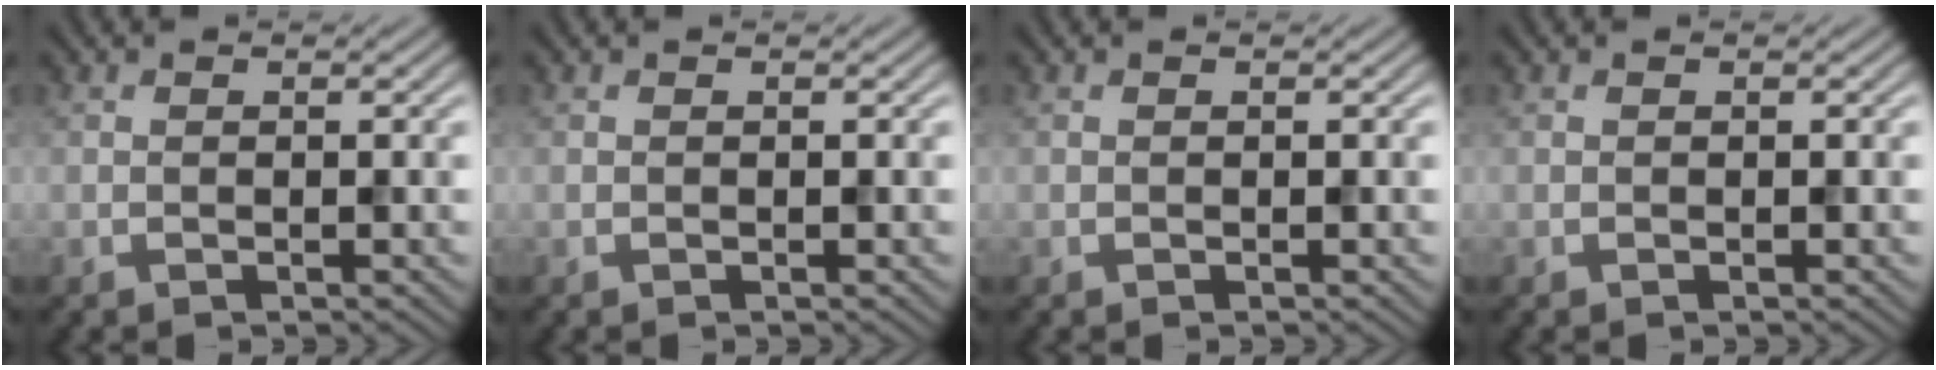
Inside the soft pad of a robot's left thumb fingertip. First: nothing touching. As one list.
[{"total": 0.0}, {"total": 0.0}, {"total": 0.0}]